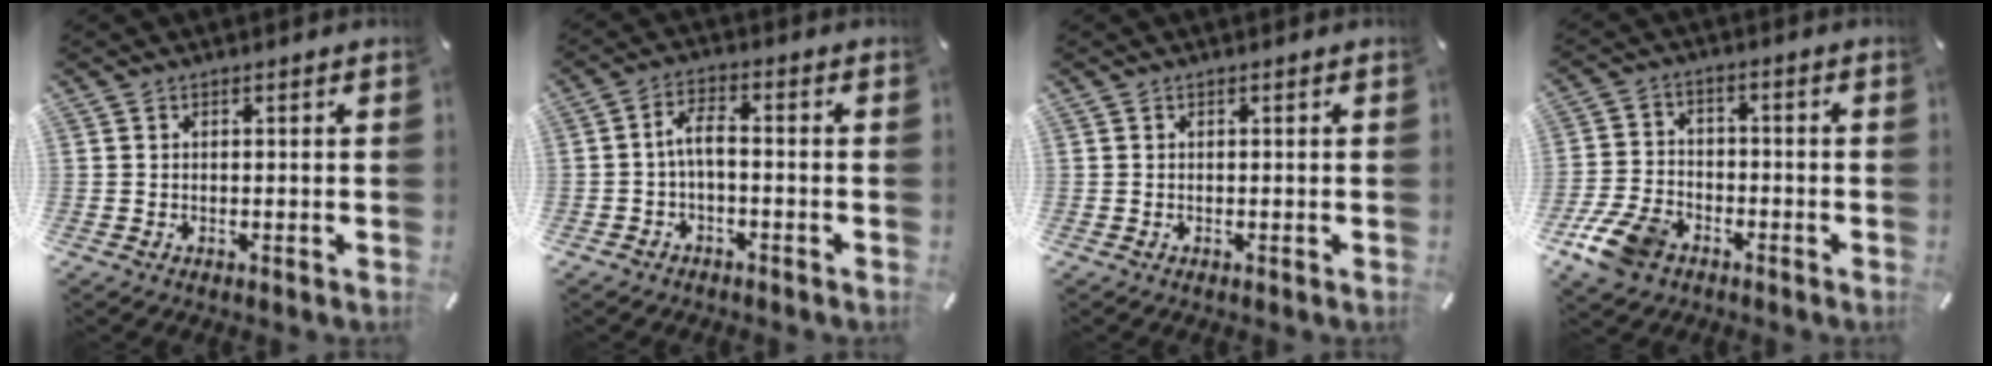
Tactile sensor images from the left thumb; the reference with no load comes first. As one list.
[{"total": 5.0, "force": [-1.2, 2.5, 4.1], "torque": [-0.081, 0.016, -0.025]}, {"total": 0.0}, {"total": 10.1, "force": [-5.6, 6.7, 5.0], "torque": [-0.112, 0.029, -0.104]}]